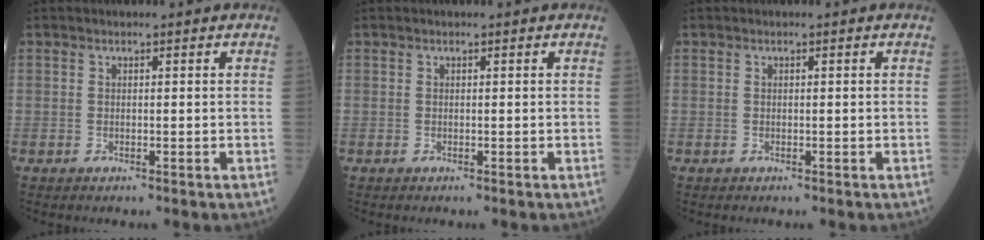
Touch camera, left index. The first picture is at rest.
{"total": 0.0}
{"total": 0.0}